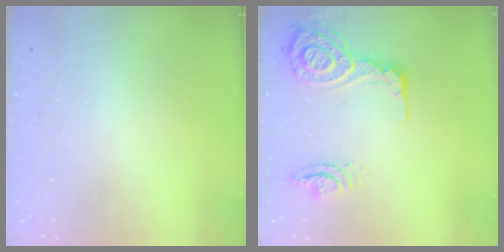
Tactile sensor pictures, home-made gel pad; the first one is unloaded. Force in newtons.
{"total": 17.9, "press": 17.6, "slide": 3.7}